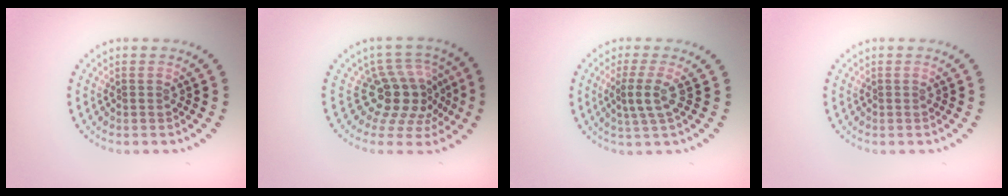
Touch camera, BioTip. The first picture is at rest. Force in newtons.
{"total": 4.9, "press": 3.6, "slide": 3.3}
{"total": 2.1, "press": 1.6, "slide": 1.4}
{"total": 0.0}